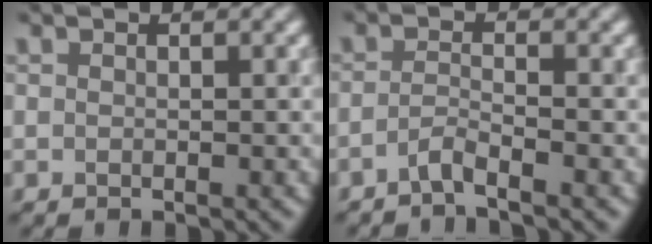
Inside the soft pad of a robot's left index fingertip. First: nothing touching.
{"total": 1.7, "force": [-1.4, 0.0, 1.0], "torque": [-0.018, 0.003, -0.037]}